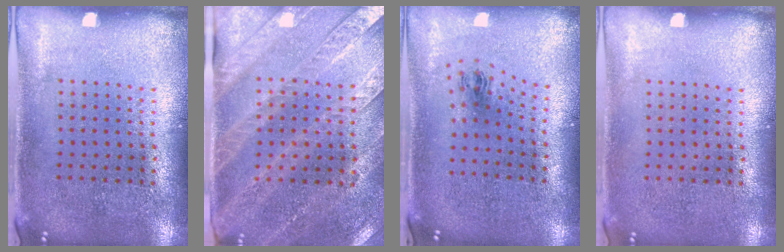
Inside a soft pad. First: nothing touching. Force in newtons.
{"total": 2.9, "press": 2.7, "slide": 1.2}
{"total": 1.1, "press": 0.5, "slide": 1.0}
{"total": 0.0}